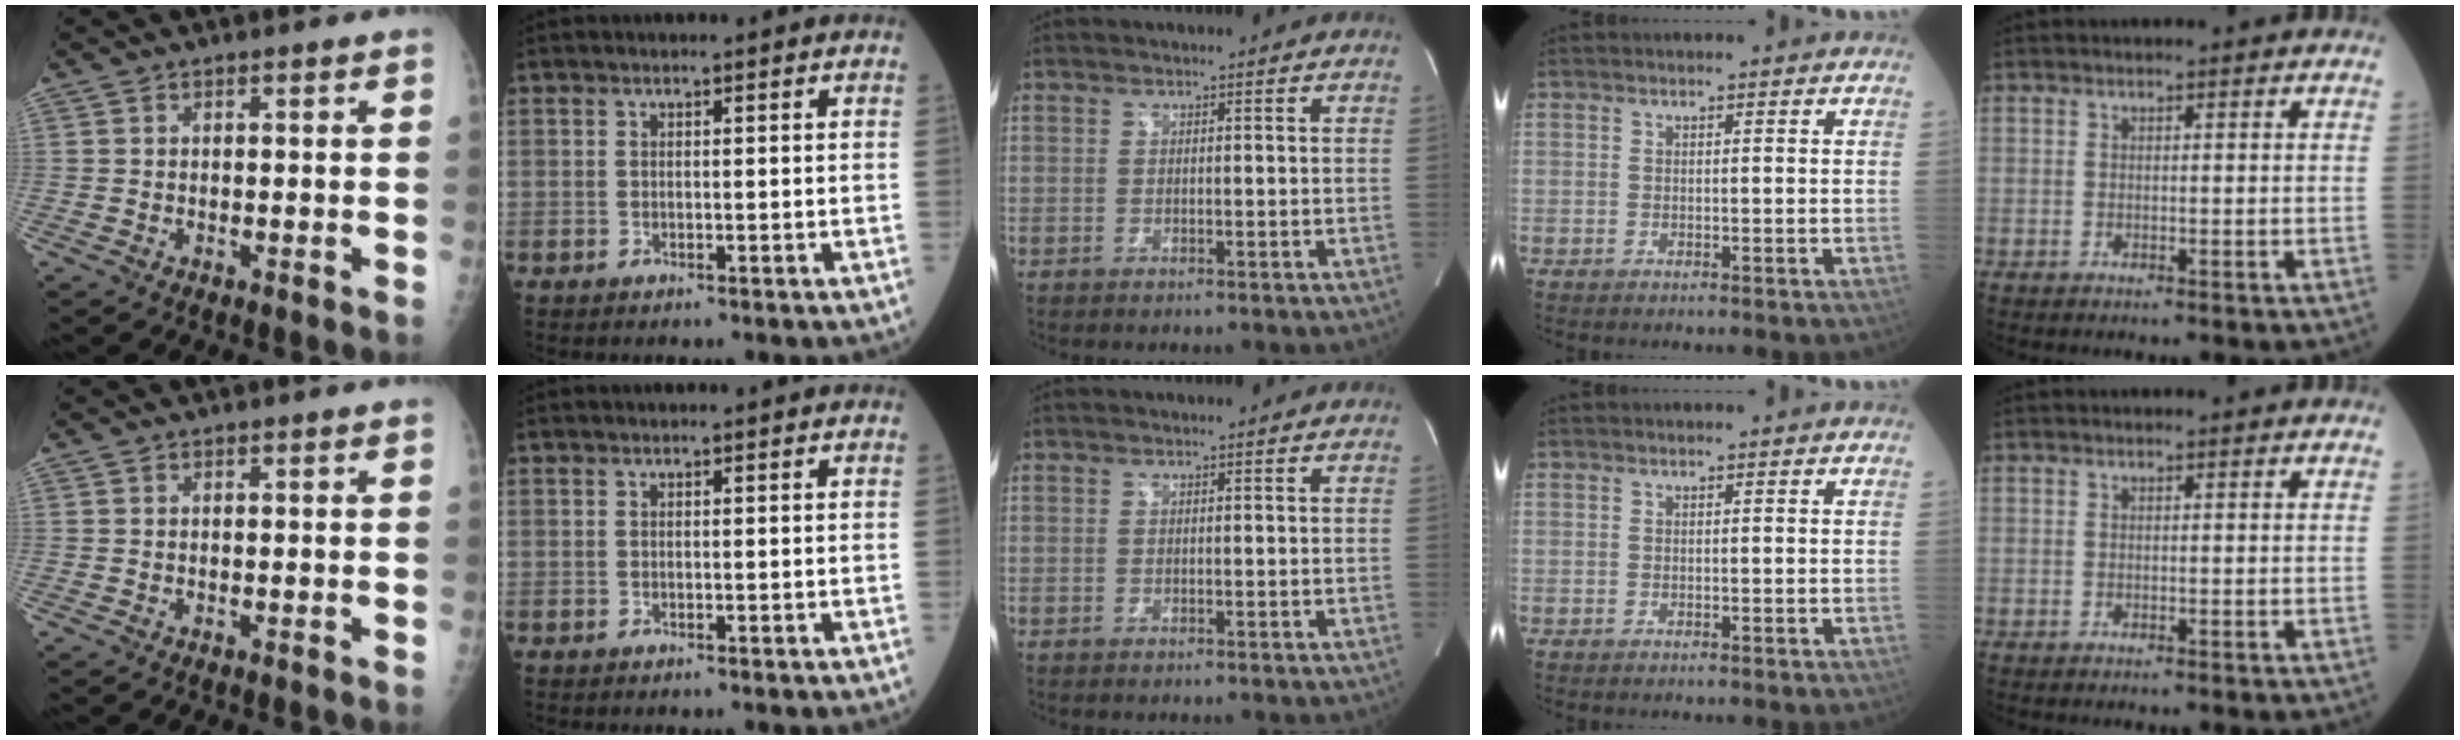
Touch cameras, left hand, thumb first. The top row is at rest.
{}